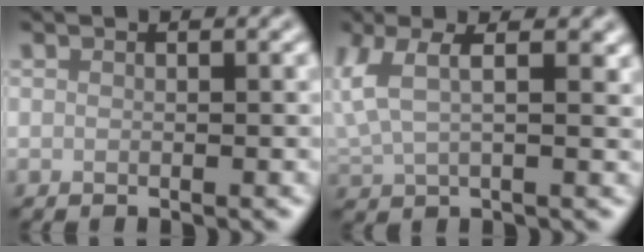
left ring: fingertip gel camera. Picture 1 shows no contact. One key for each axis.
{"total": 4.5, "fx": 1.8, "fy": 1.7, "fz": 3.7, "tx": -0.095, "ty": 0.002, "tz": 0.039}